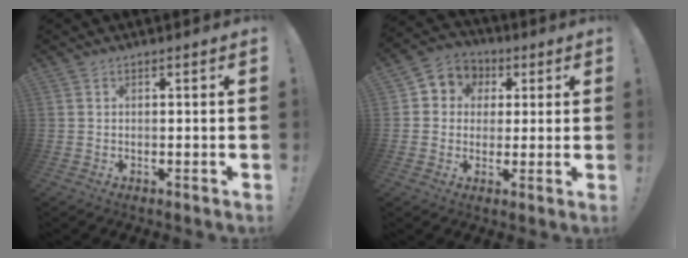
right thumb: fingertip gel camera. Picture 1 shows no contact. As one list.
[{"total": 7.1, "force": [0.8, 6.8, 1.9], "torque": [-0.029, 0.001, 0.023]}]